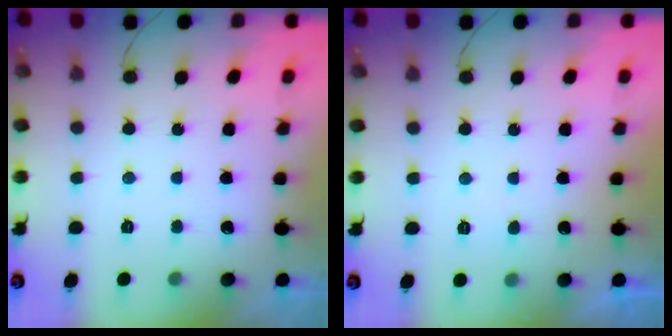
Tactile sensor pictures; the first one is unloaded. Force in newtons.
{"total": 2.3, "press": 2.3, "slide": 0.2}